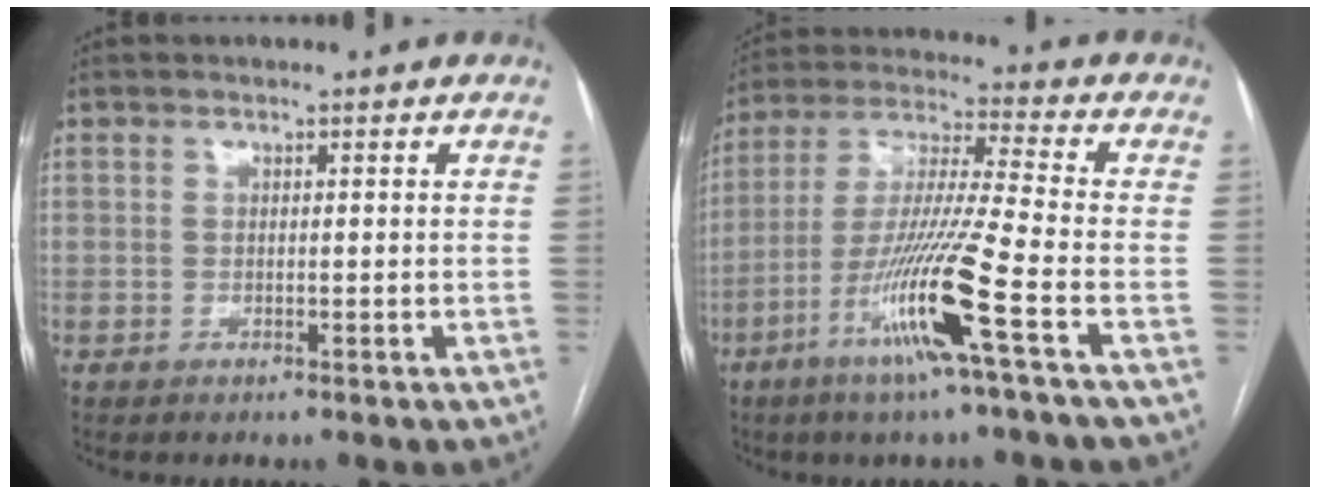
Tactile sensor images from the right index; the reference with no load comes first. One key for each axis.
{"total": 14.7, "fx": -6.7, "fy": -1.6, "fz": 13.0, "tx": -0.263, "ty": -0.019, "tz": -0.129}